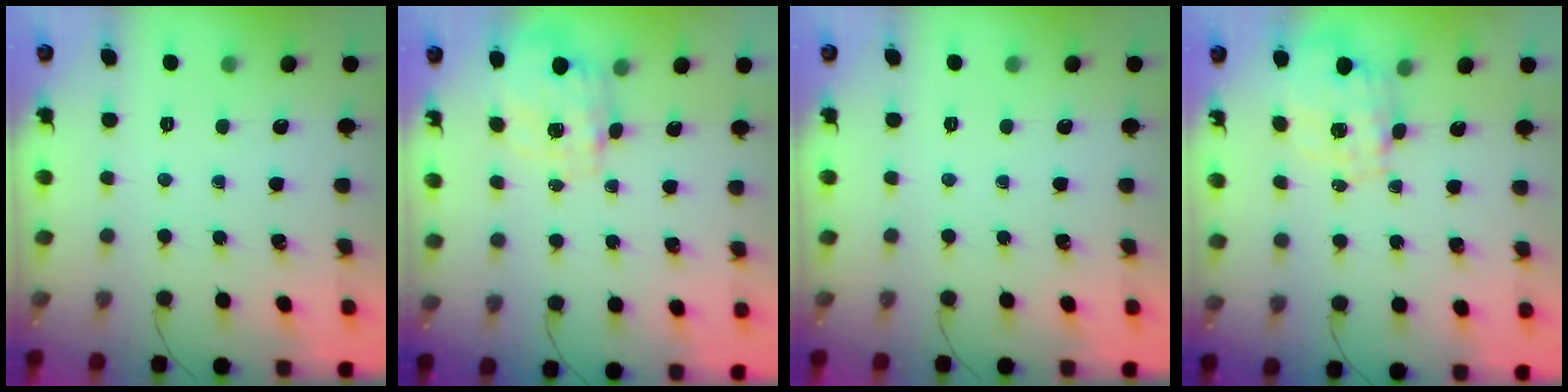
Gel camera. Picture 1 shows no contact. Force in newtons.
{"total": 2.7, "press": 2.6, "slide": 0.9}
{"total": 0.0}
{"total": 1.3, "press": 1.2, "slide": 0.4}